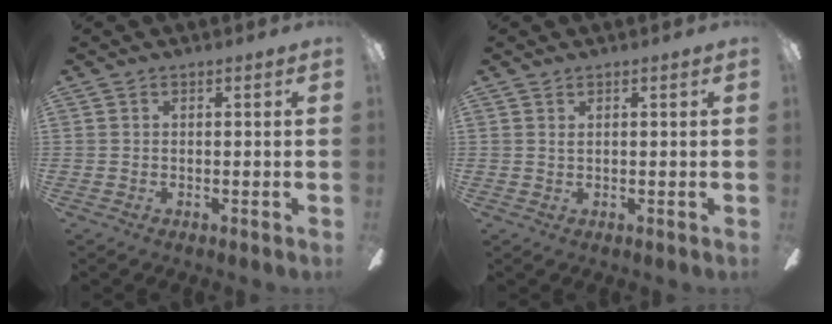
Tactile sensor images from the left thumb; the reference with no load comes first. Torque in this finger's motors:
{"motor_torque": [-0.08, 0.08, 0.21, -0.22, 0.00]}